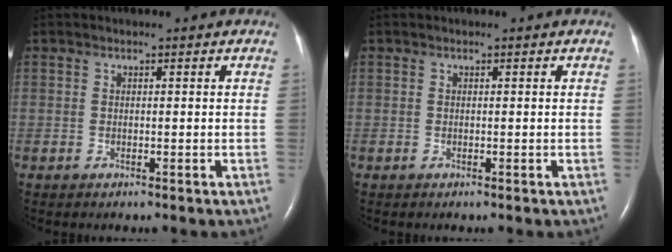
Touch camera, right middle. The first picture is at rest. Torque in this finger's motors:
{"motor_torque": [0.01, 0.08, -0.07, 0.00]}